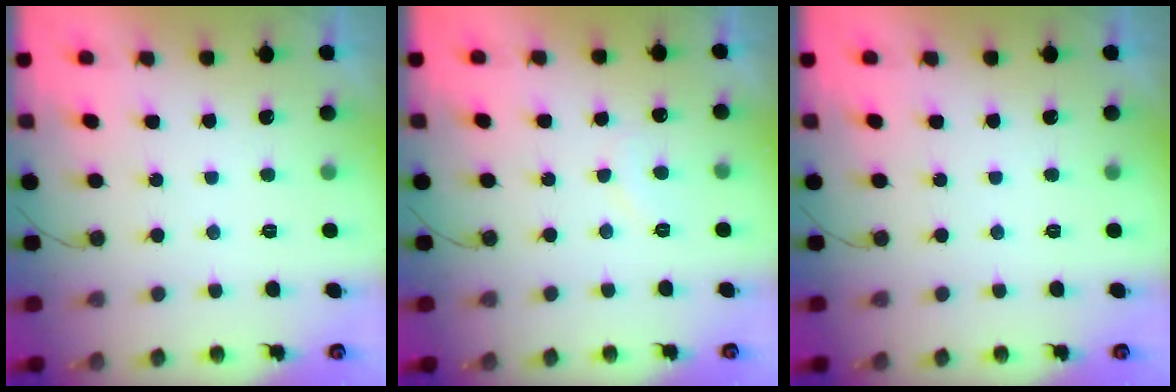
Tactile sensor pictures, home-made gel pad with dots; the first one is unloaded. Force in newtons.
{"total": 5.3, "press": 5.3, "slide": 0.4}
{"total": 0.0}